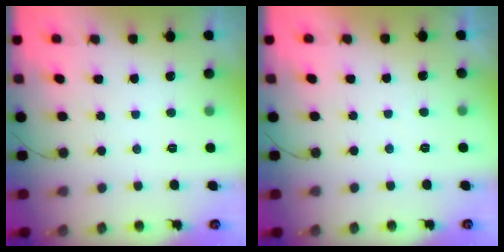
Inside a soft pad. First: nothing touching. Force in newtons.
{"total": 0.7, "press": 0.5, "slide": 0.5}